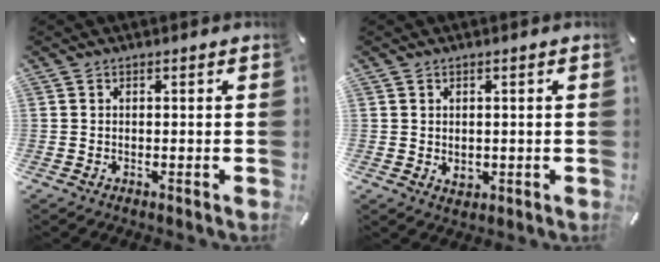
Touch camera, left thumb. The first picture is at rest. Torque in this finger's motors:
{"motor_torque": [0.02, 0.02, 0.09, -0.09, 0.01]}